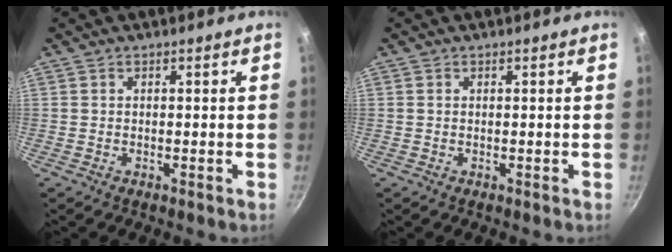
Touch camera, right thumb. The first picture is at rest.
{"total": 0.0}